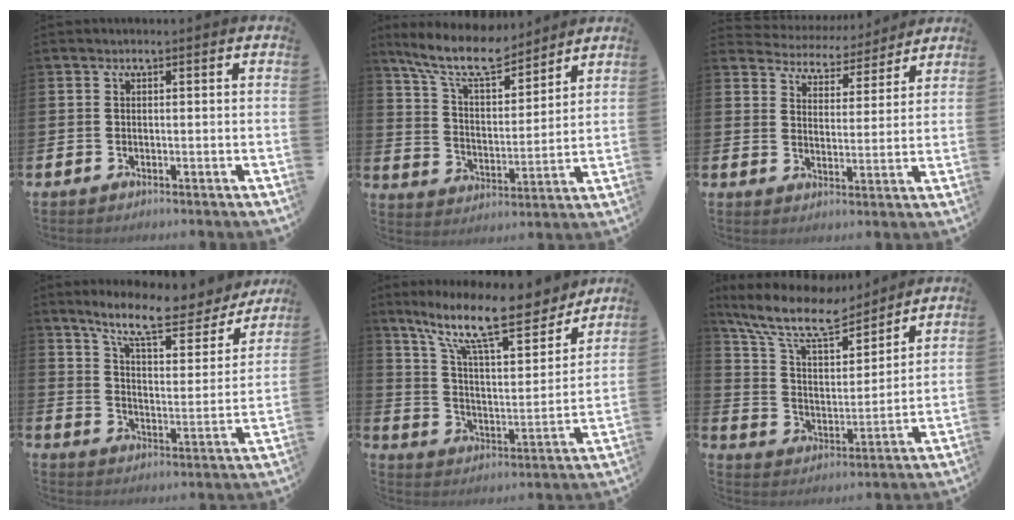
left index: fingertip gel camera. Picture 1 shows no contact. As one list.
[{"total": 9.9, "force": [8.6, 2.5, 4.1], "torque": [-0.111, -0.044, 0.154]}, {"total": 4.8, "force": [4.6, 1.2, -0.3], "torque": [-0.018, -0.041, 0.078]}, {"total": 10.1, "force": [8.8, 2.1, 4.6], "torque": [-0.114, -0.053, 0.148]}, {"total": 14.8, "force": [11.5, 3.7, 8.5], "torque": [-0.175, -0.061, 0.196]}, {"total": 11.5, "force": [10.0, 2.9, 4.9], "torque": [-0.135, -0.054, 0.176]}]